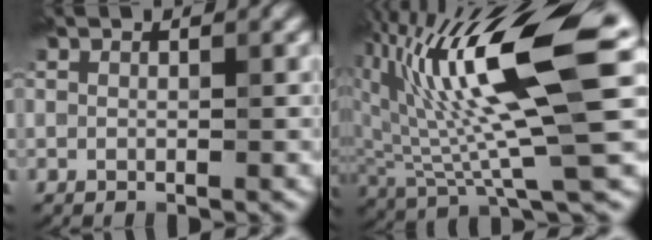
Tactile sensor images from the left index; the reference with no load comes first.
{"total": 13.0, "force": [3.0, 3.2, 12.2], "torque": [-0.235, 0.005, 0.061]}